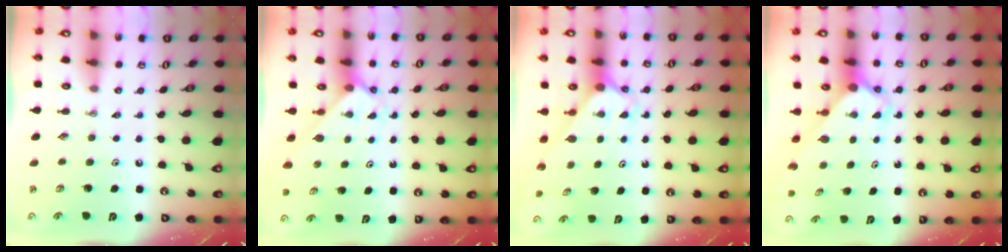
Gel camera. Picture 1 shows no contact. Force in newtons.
{"total": 2.2, "press": 2.2, "slide": 0.2}
{"total": 2.4, "press": 2.4, "slide": 0.2}
{"total": 2.8, "press": 2.8, "slide": 0.2}